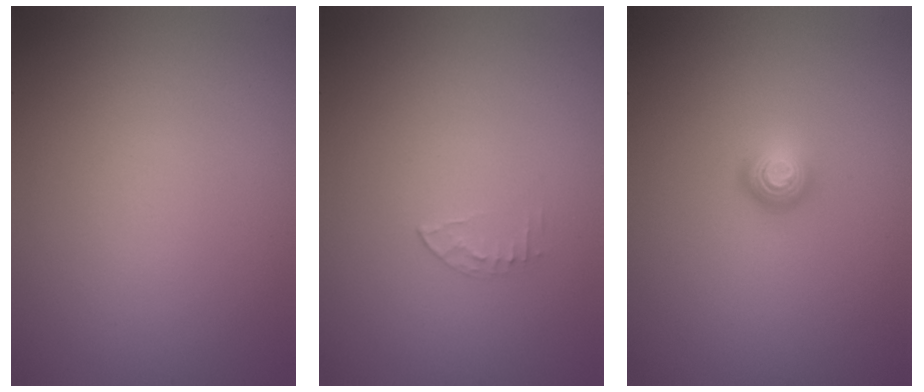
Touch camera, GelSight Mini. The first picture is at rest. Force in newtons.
{"total": 0.6, "press": 0.4, "slide": 0.4}
{"total": 1.6, "press": 1.1, "slide": 1.2}